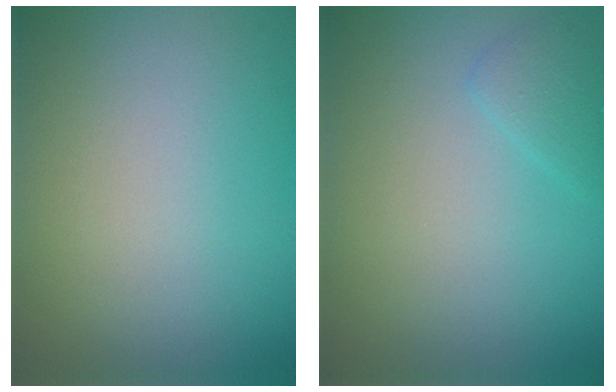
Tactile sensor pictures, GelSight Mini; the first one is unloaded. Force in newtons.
{"total": 1.3, "press": 1.3, "slide": 0.1}